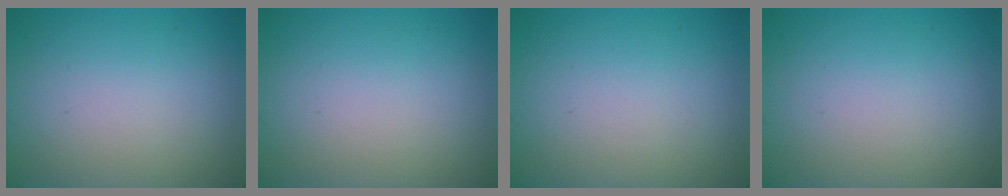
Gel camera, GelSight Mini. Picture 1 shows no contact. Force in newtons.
{"total": 0.0}
{"total": 0.0}
{"total": 0.0}